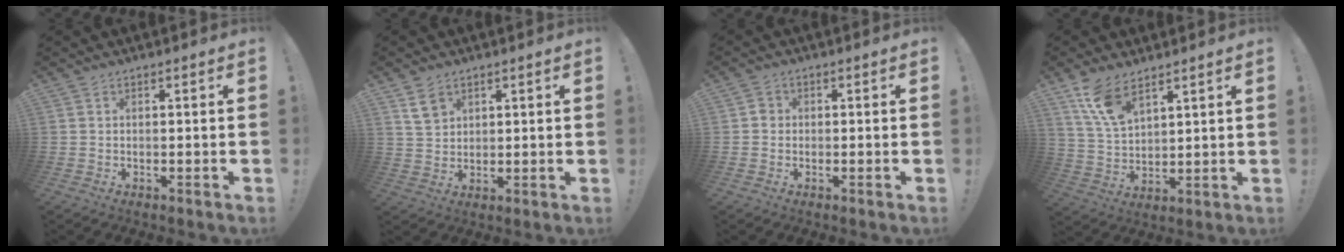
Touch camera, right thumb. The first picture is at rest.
{"total": 5.6, "force": [3.7, 3.8, 1.7], "torque": [-0.014, -0.012, 0.068]}
{"total": 1.9, "force": [-0.5, 1.7, 0.8], "torque": [-0.004, 0.003, -0.011]}
{"total": 10.0, "force": [7.3, 4.1, 5.5], "torque": [-0.103, -0.038, 0.140]}